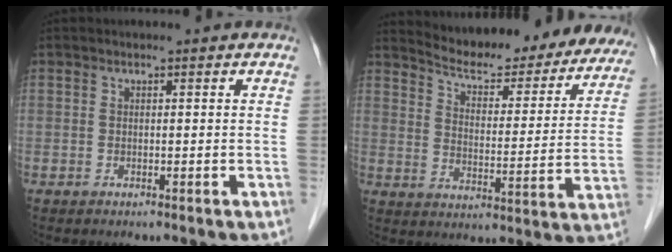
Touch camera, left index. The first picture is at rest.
{"total": 22.8, "force": [21.2, 4.8, 7.0], "torque": [-0.091, -0.047, 0.265]}